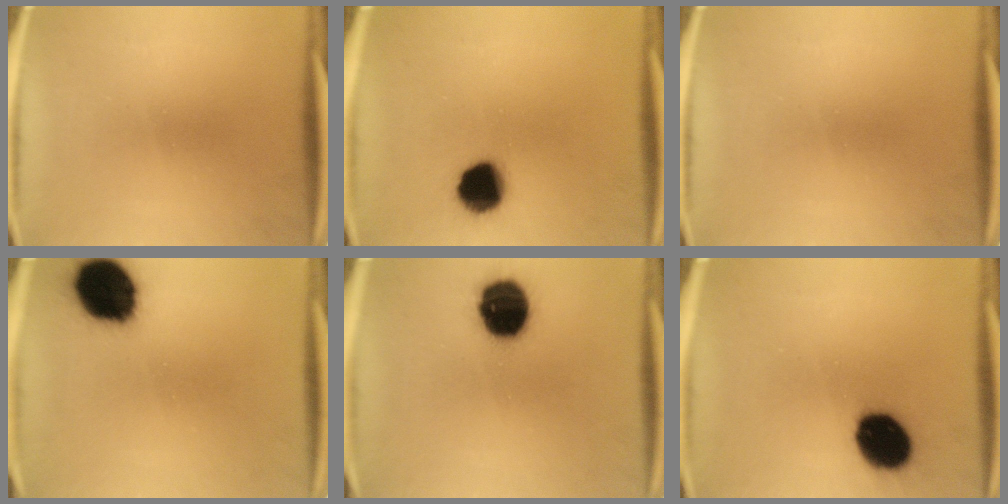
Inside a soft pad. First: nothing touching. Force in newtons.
{"total": 10.6}
{"total": 0.0}
{"total": 17.9}
{"total": 15.1}
{"total": 14.8}